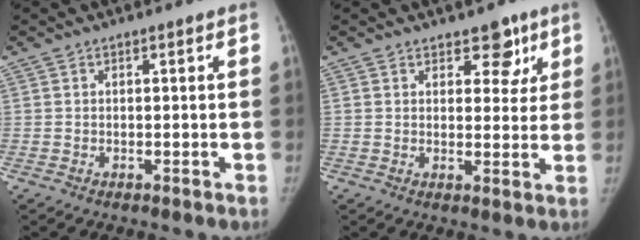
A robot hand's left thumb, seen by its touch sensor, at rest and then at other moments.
{"total": 5.6, "force": [3.5, 3.4, 2.8], "torque": [0.005, -0.014, 0.045]}